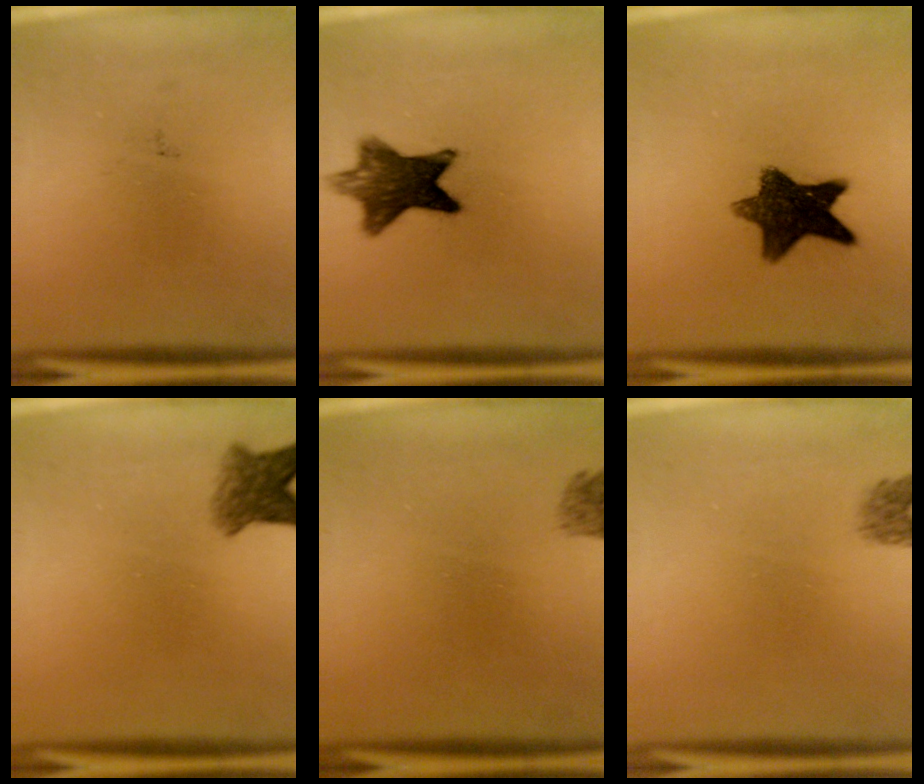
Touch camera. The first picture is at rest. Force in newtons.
{"total": 10.0}
{"total": 10.9}
{"total": 4.2}
{"total": 1.4}
{"total": 1.6}